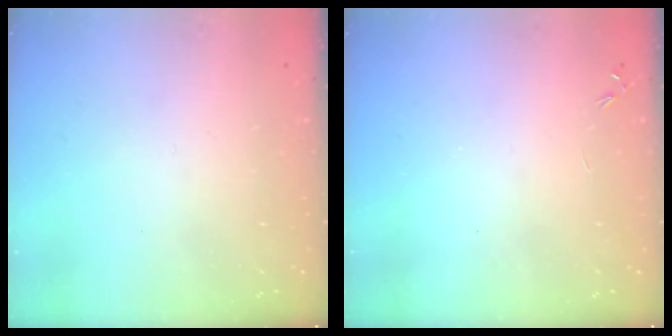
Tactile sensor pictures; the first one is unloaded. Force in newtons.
{"total": 0.0}